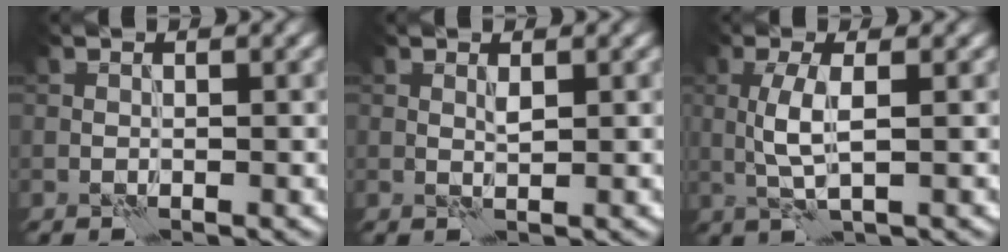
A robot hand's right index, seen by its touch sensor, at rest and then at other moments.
{"total": 0.7, "force": [0.5, 0.0, 0.6], "torque": [-0.015, 0.002, 0.009]}
{"total": 3.2, "force": [0.3, 0.6, 3.1], "torque": [-0.072, 0.005, 0.008]}